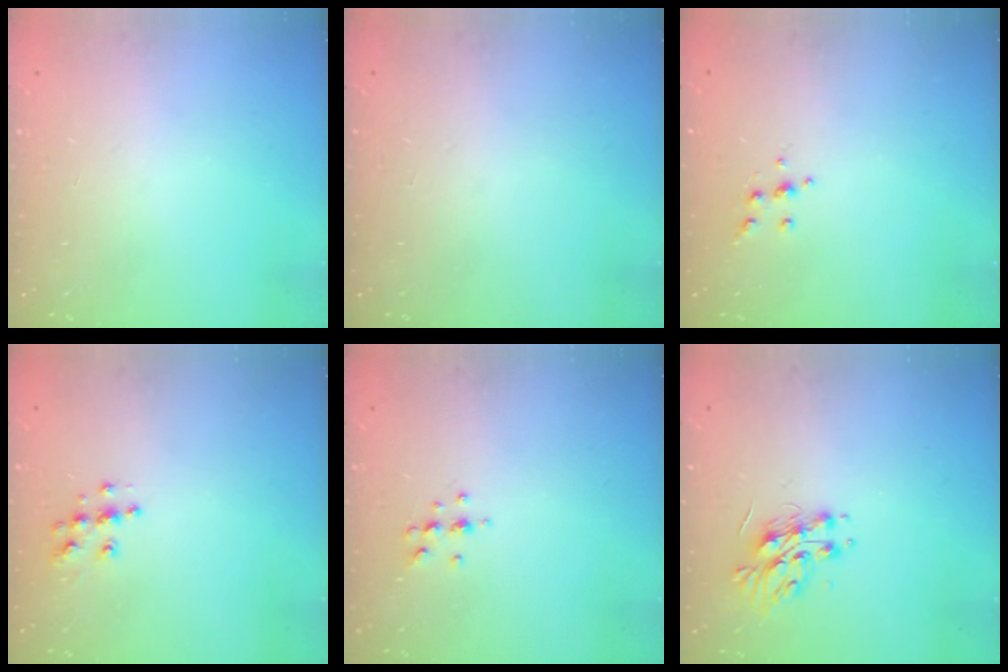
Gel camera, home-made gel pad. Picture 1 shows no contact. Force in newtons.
{"total": 0.0}
{"total": 4.0, "press": 3.8, "slide": 1.0}
{"total": 7.6, "press": 7.6, "slide": 0.4}
{"total": 5.6, "press": 5.4, "slide": 1.5}
{"total": 11.1, "press": 11.1, "slide": 0.2}